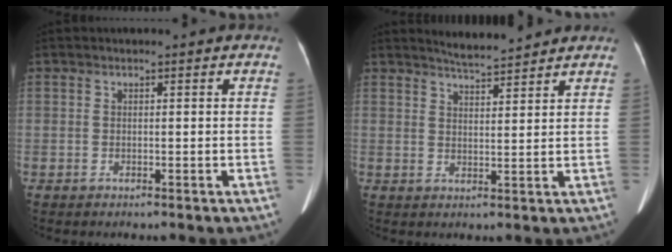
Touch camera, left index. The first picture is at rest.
{"total": 4.8, "force": [4.7, -0.1, 1.1], "torque": [-0.026, 0.004, 0.078]}